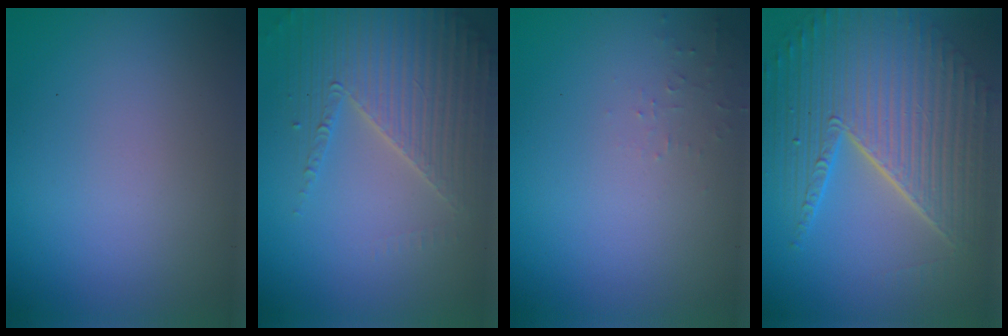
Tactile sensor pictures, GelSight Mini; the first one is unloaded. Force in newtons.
{"total": 4.3, "press": 4.3, "slide": 0.6}
{"total": 0.8, "press": 0.7, "slide": 0.1}
{"total": 10.6, "press": 6.9, "slide": 8.1}